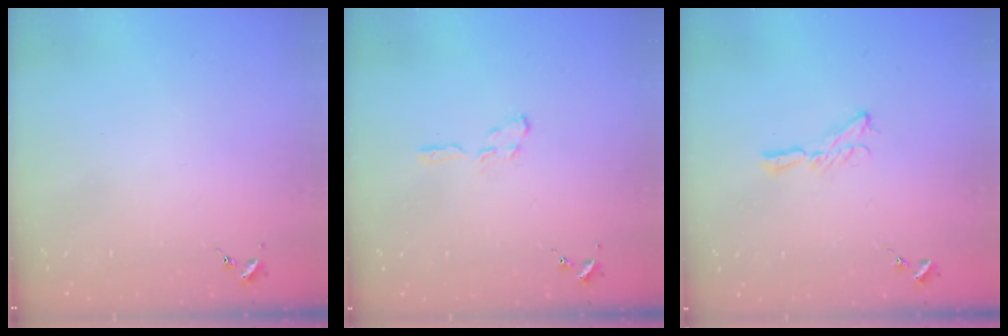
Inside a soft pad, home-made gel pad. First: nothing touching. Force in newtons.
{"total": 4.5, "press": 4.5, "slide": 0.5}
{"total": 6.5, "press": 6.5, "slide": 0.3}